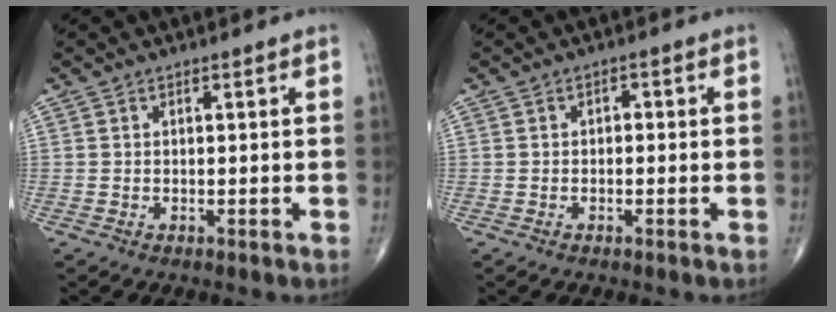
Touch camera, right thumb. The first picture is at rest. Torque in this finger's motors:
{"motor_torque": [-0.04, -0.16, -0.20, 0.04, 0.02]}